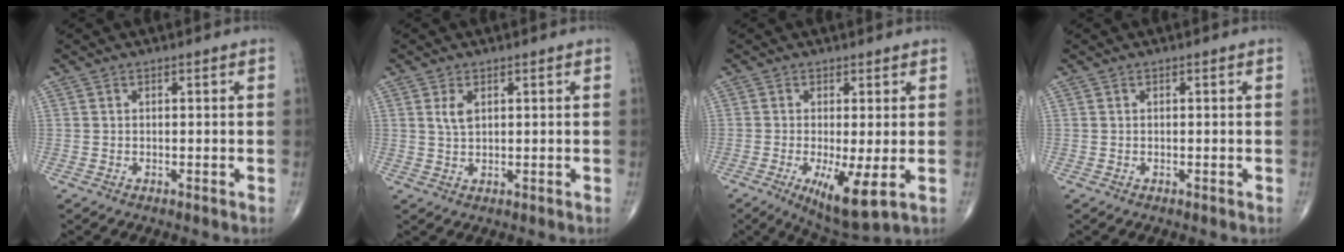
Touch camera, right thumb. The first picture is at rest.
{"total": 2.6, "force": [1.0, 1.3, 2.0], "torque": [-0.039, -0.001, 0.022]}
{"total": 8.7, "force": [-2.1, 2.0, 8.2], "torque": [-0.143, -0.025, -0.030]}
{"total": 0.0}